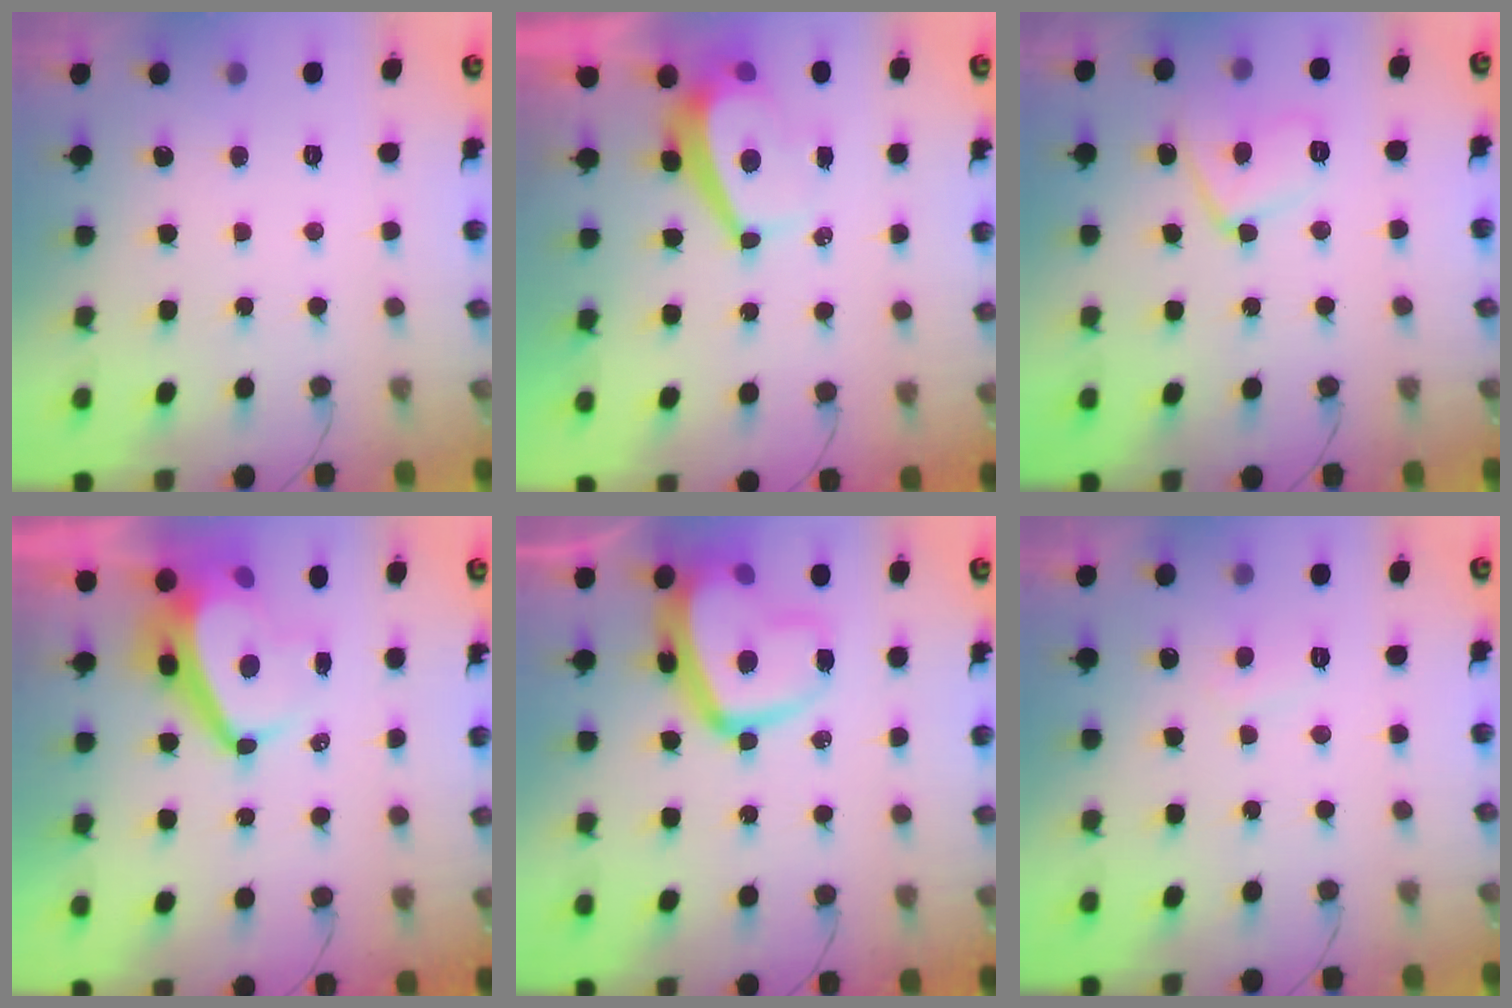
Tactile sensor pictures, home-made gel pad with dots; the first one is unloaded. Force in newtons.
{"total": 4.4, "press": 4.4, "slide": 0.3}
{"total": 8.8, "press": 8.7, "slide": 0.8}
{"total": 7.6, "press": 7.5, "slide": 0.9}
{"total": 17.4, "press": 17.3, "slide": 1.7}
{"total": 3.4, "press": 3.4, "slide": 0.3}